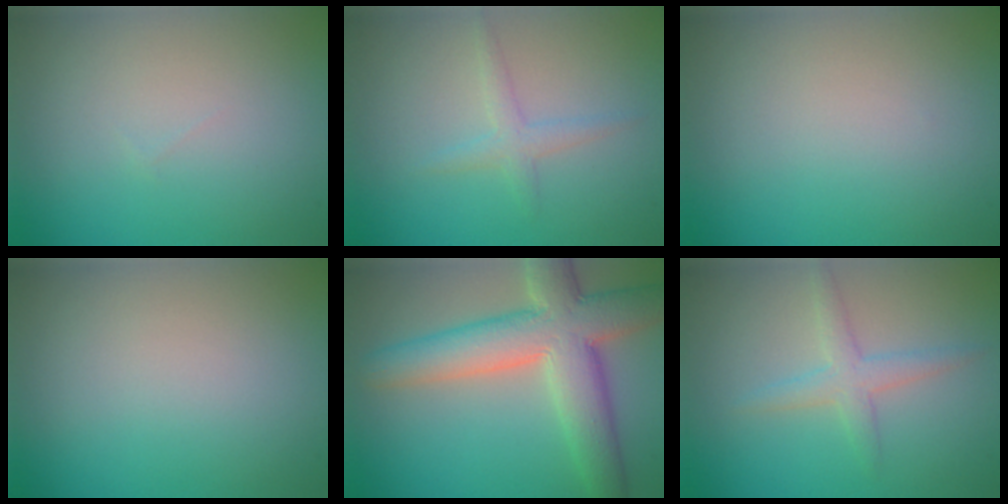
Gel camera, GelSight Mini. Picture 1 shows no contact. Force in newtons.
{"total": 1.6, "press": 1.6, "slide": 0.1}
{"total": 0.0}
{"total": 0.0}
{"total": 9.1, "press": 9.1, "slide": 0.6}
{"total": 2.3, "press": 2.3, "slide": 0.1}